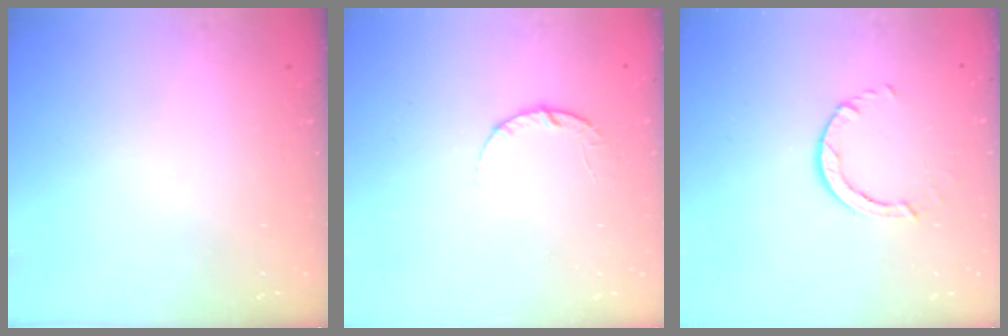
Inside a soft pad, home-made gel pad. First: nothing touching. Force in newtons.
{"total": 3.2, "press": 3.1, "slide": 0.5}
{"total": 3.0, "press": 3.0, "slide": 0.4}